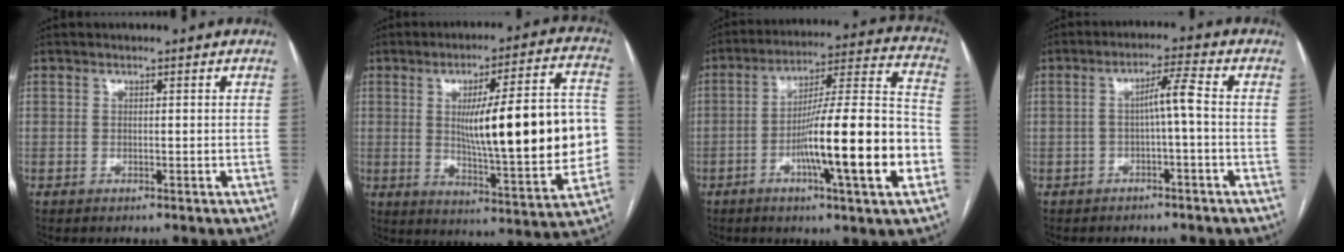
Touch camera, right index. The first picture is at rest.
{"total": 22.0, "force": [0.2, 3.2, 21.8], "torque": [-0.285, 0.021, 0.011]}
{"total": 19.4, "force": [-5.9, 0.7, 18.5], "torque": [-0.275, 0.005, -0.091]}
{"total": 4.3, "force": [-0.8, -0.1, 4.2], "torque": [-0.070, 0.020, -0.010]}